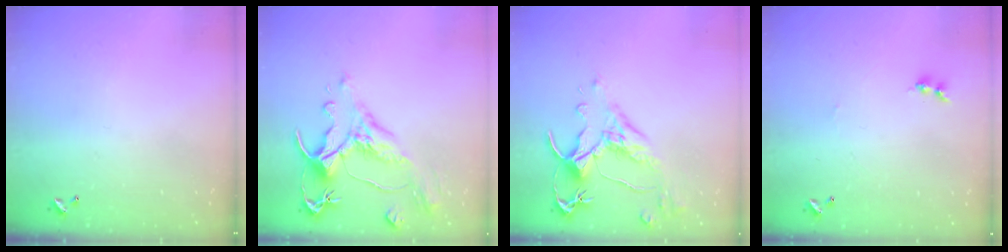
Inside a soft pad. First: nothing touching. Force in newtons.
{"total": 1.6, "press": 0.0, "slide": 1.6}
{"total": 2.5, "press": 2.1, "slide": 1.2}
{"total": 1.1, "press": 0.9, "slide": 0.5}